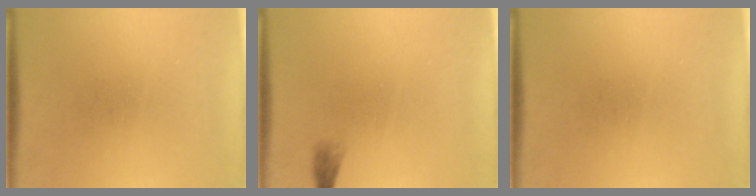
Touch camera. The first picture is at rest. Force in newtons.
{"total": 1.1}
{"total": 0.0}